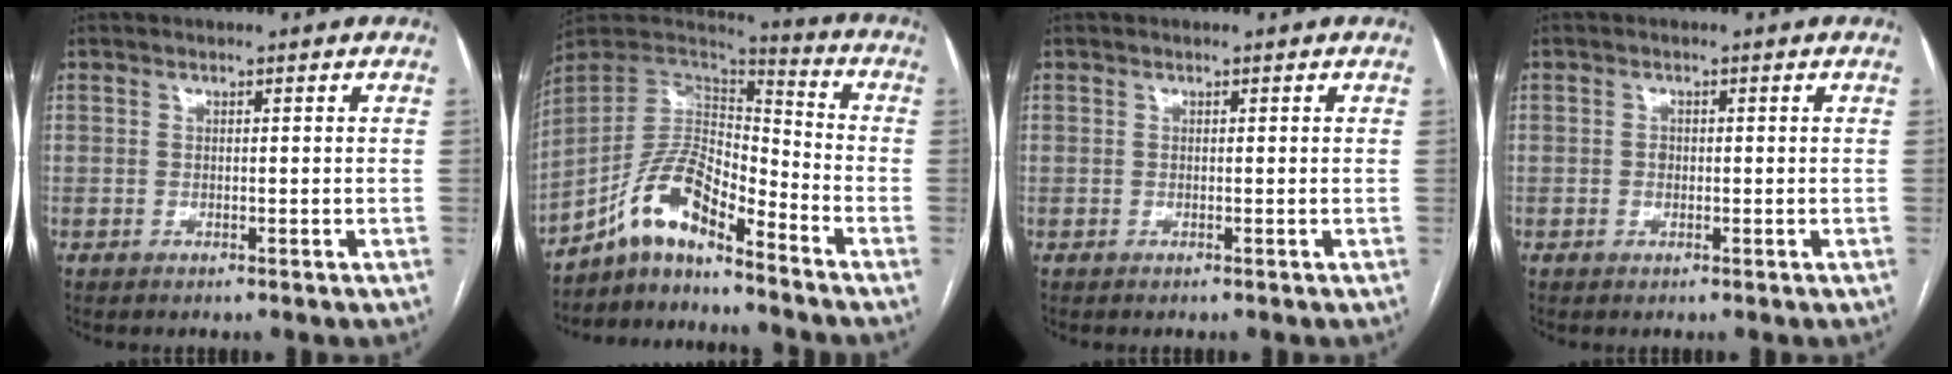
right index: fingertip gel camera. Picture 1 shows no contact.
{"total": 11.5, "force": [-8.2, 3.3, 7.4], "torque": [-0.145, 0.035, -0.148]}
{"total": 0.0}
{"total": 1.1, "force": [-0.1, 0.9, 0.6], "torque": [-0.011, 0.002, -0.001]}